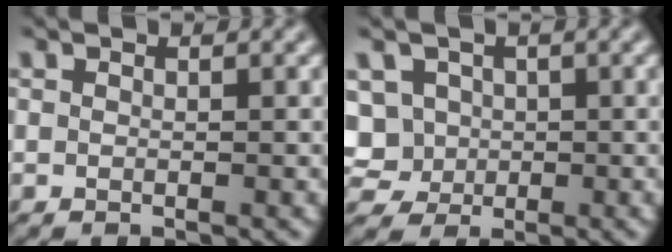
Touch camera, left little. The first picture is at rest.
{"total": 6.6, "force": [0.2, 6.0, 2.8], "torque": [-0.062, 0.031, -0.020]}